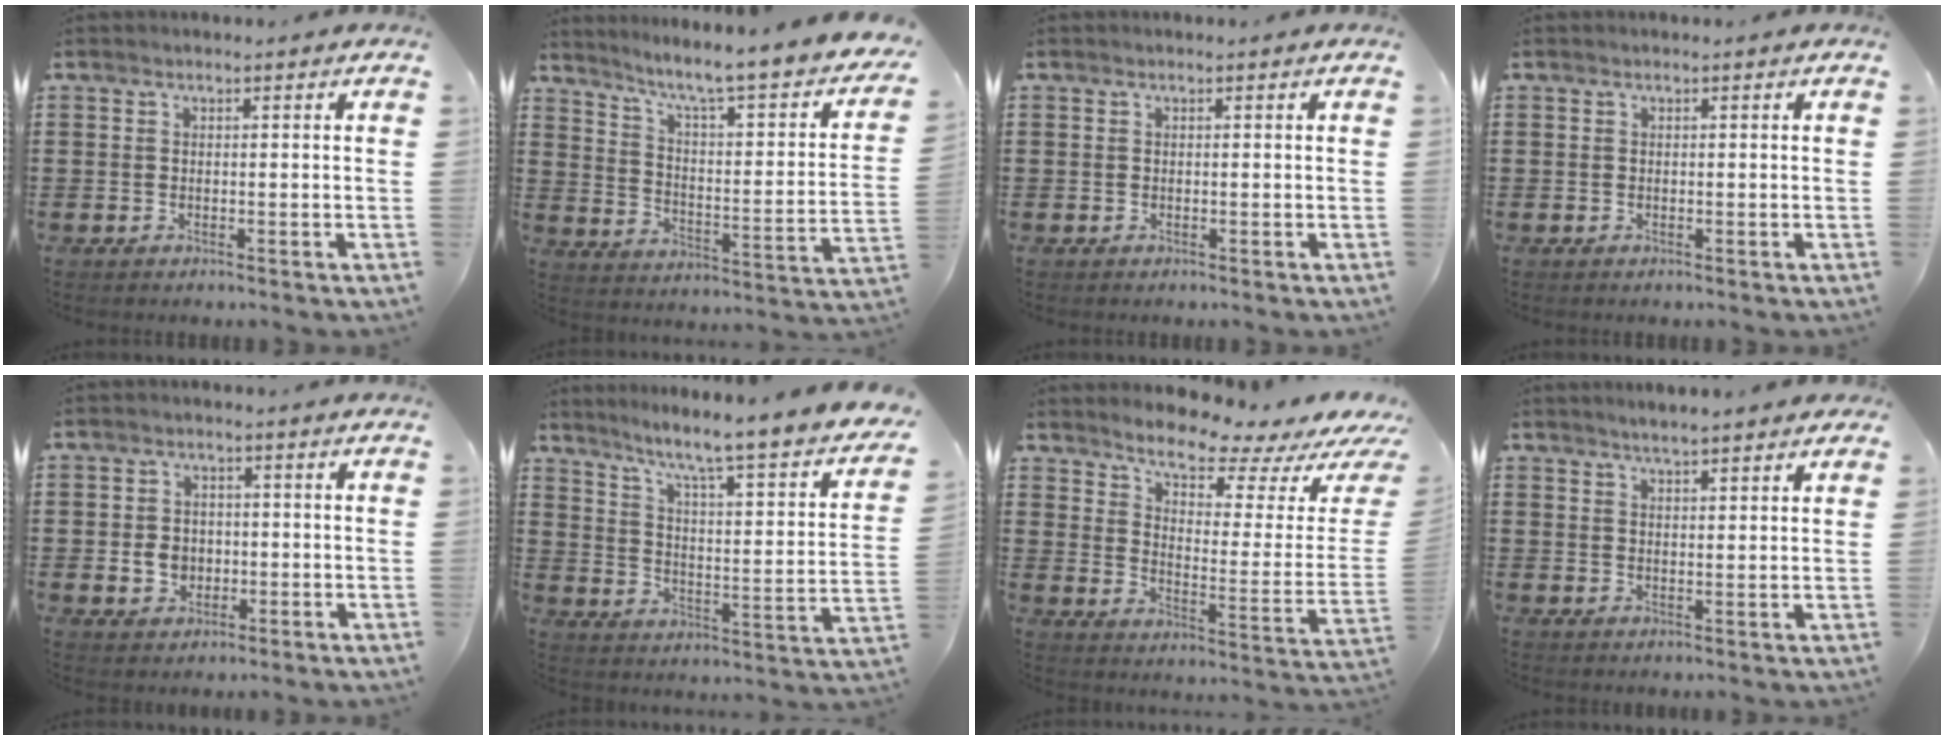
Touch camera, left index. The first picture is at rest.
{"total": 6.1, "force": [4.6, -0.2, 4.0], "torque": [-0.099, -0.046, 0.065]}
{"total": 0.0}
{"total": 0.0}
{"total": 3.8, "force": [-0.4, 3.2, 2.1], "torque": [-0.040, 0.003, -0.011]}
{"total": 5.5, "force": [4.3, -0.6, 3.5], "torque": [-0.089, -0.049, 0.057]}
{"total": 7.2, "force": [6.6, 1.3, 2.7], "torque": [-0.064, -0.054, 0.110]}
{"total": 2.7, "force": [2.5, 0.1, 1.1], "torque": [-0.027, 0.001, 0.044]}